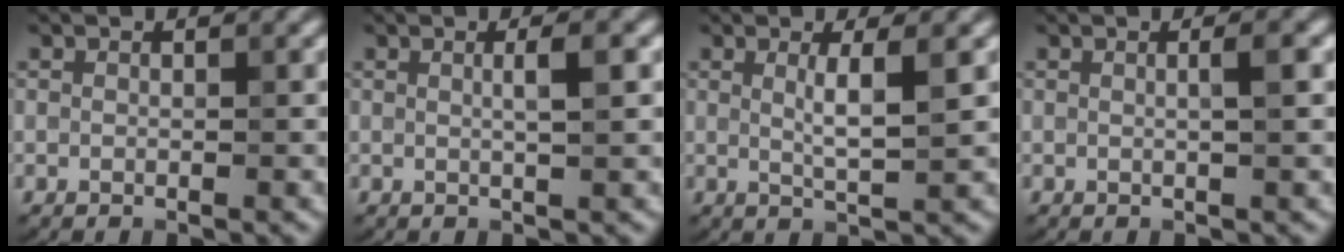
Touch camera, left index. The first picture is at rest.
{"total": 2.0, "force": [0.4, 0.5, 1.9], "torque": [-0.025, 0.006, 0.000]}
{"total": 2.9, "force": [0.7, 0.6, 2.7], "torque": [-0.041, -0.005, 0.011]}
{"total": 1.6, "force": [0.2, 0.4, 1.5], "torque": [-0.019, 0.006, -0.002]}